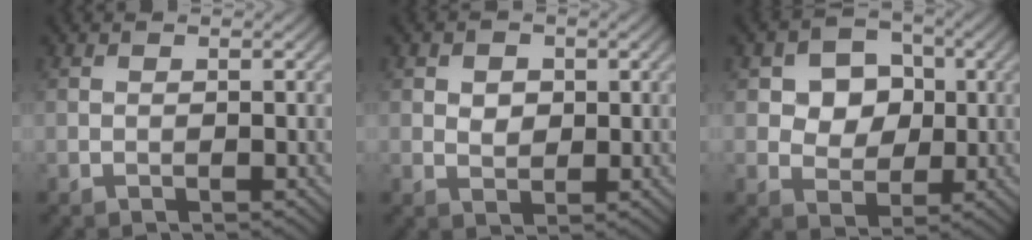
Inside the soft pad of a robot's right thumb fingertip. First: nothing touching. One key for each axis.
{"total": 2.4, "fx": 0.7, "fy": 2.0, "fz": 1.3, "tx": -0.026, "ty": -0.002, "tz": 0.006}
{"total": 6.3, "fx": 1.1, "fy": 5.3, "fz": 3.2, "tx": -0.074, "ty": 0.002, "tz": 0.005}